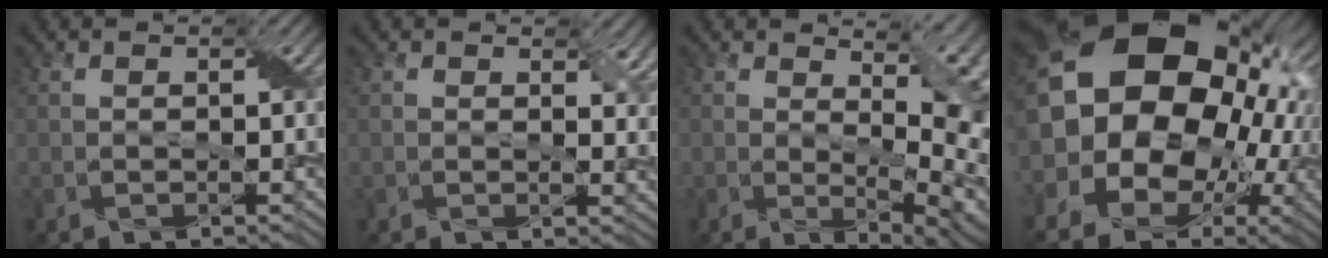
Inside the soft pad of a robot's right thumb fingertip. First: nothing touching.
{"total": 3.0, "force": [1.2, 1.7, 2.2], "torque": [-0.034, -0.008, 0.021]}
{"total": 9.3, "force": [2.2, 3.6, 8.3], "torque": [-0.121, -0.014, 0.047]}
{"total": 23.7, "force": [2.9, 18.7, 14.2], "torque": [-0.287, -0.004, 0.029]}